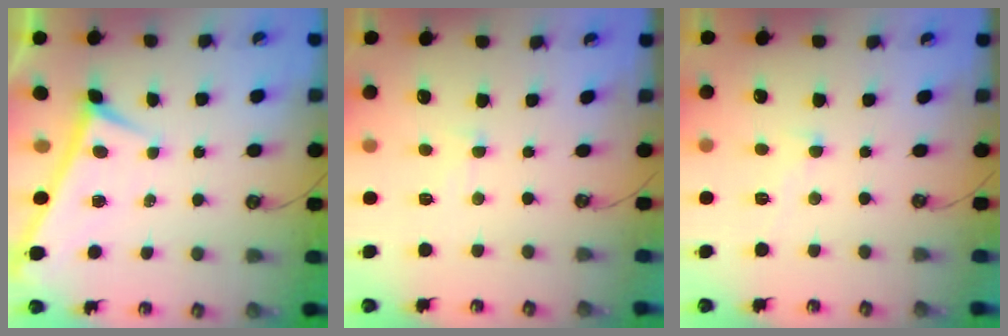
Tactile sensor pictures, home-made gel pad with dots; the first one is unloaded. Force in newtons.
{"total": 1.9, "press": 1.6, "slide": 0.9}
{"total": 2.1, "press": 2.1, "slide": 0.5}